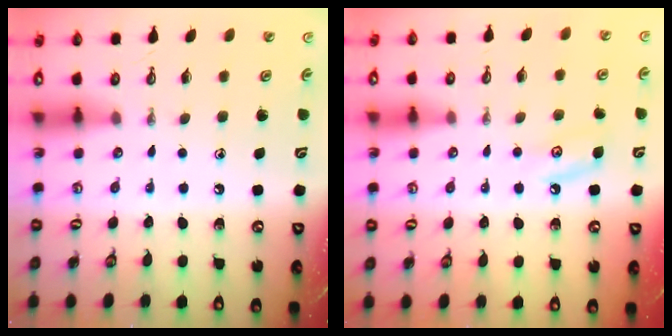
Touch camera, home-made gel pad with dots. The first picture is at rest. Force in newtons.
{"total": 6.3, "press": 6.3, "slide": 0.8}